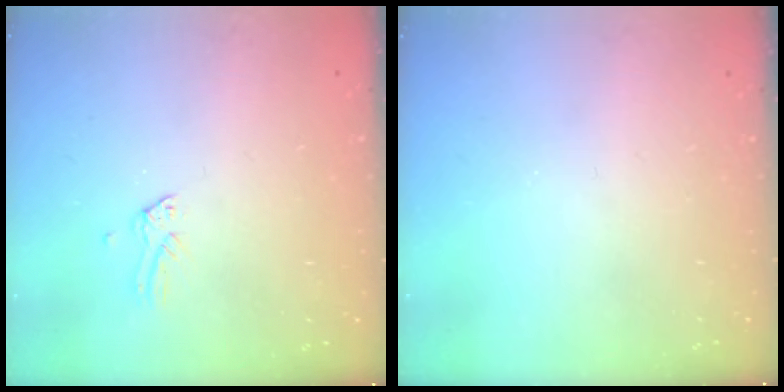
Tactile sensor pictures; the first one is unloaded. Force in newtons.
{"total": 0.0}